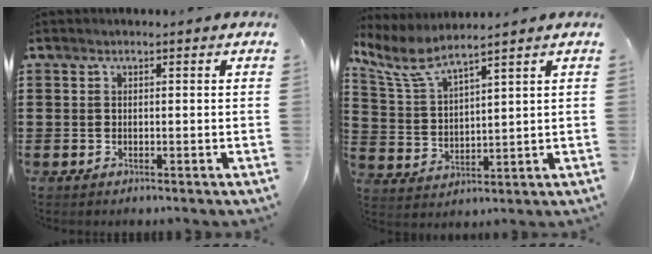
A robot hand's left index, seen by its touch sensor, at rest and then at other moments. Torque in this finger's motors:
{"motor_torque": [2.14, 0.00, -0.03, 0.02]}